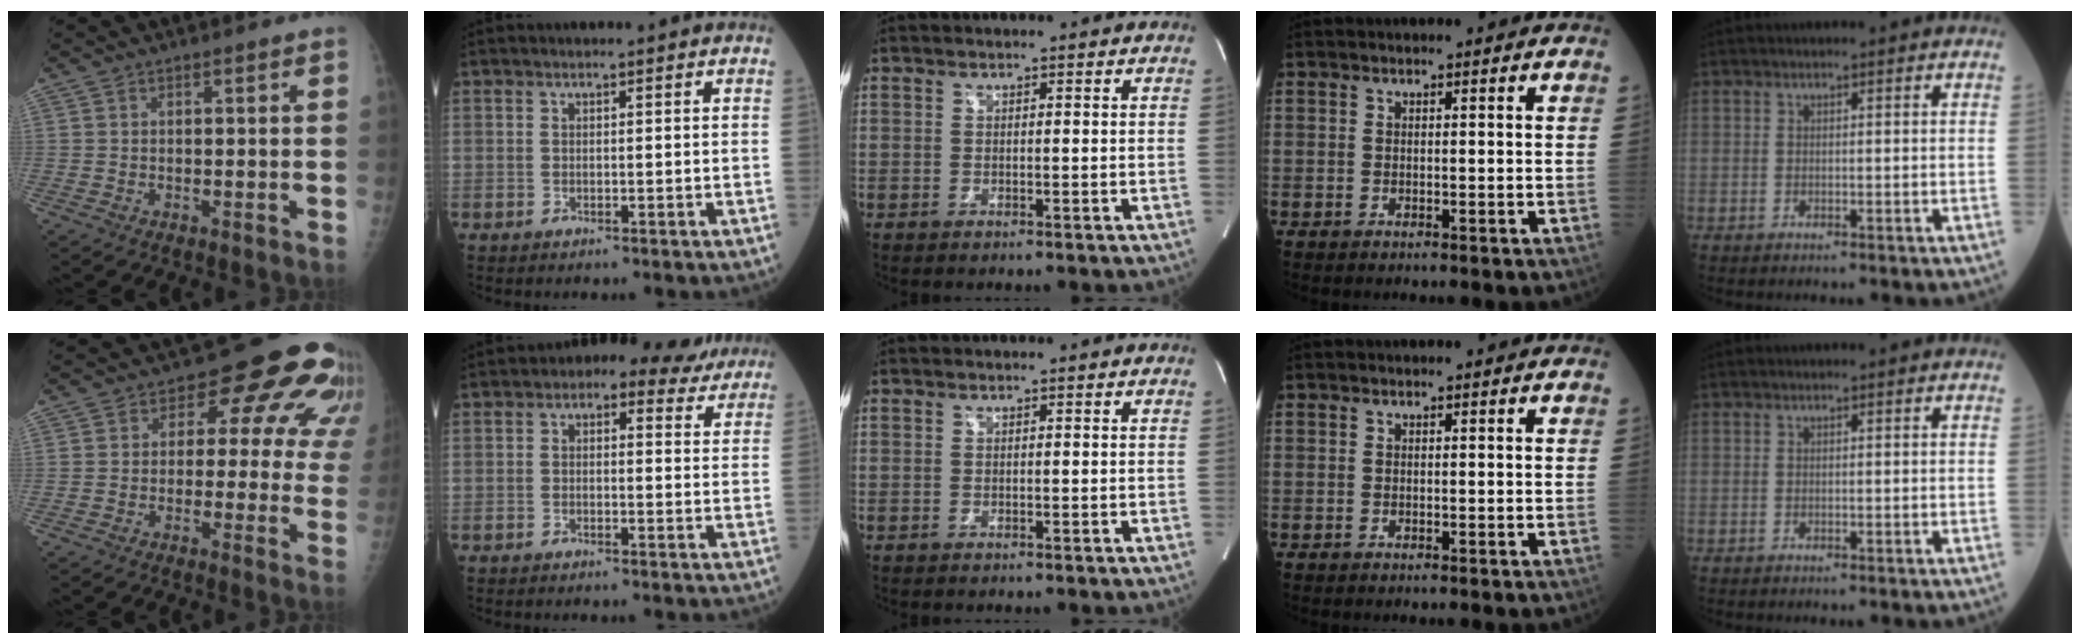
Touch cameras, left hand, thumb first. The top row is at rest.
{"thumb": {"total": 14.6, "force": [5.2, 8.9, 10.3], "torque": [-0.071, 0.006, 0.038]}, "index": {"total": 7.4, "force": [5.3, 3.7, 3.7], "torque": [-0.041, 0.025, 0.055]}}